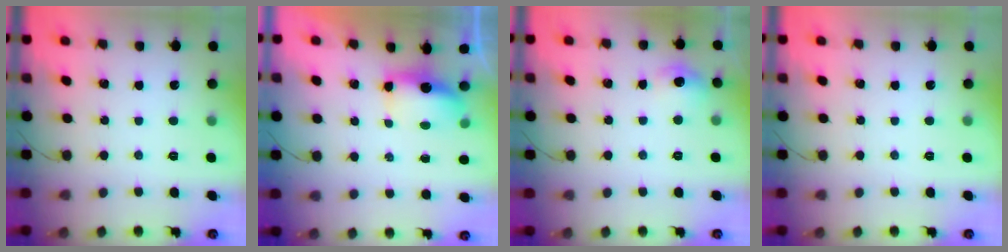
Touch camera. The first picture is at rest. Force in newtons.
{"total": 6.5, "press": 6.4, "slide": 0.4}
{"total": 6.1, "press": 5.8, "slide": 1.9}
{"total": 0.0}